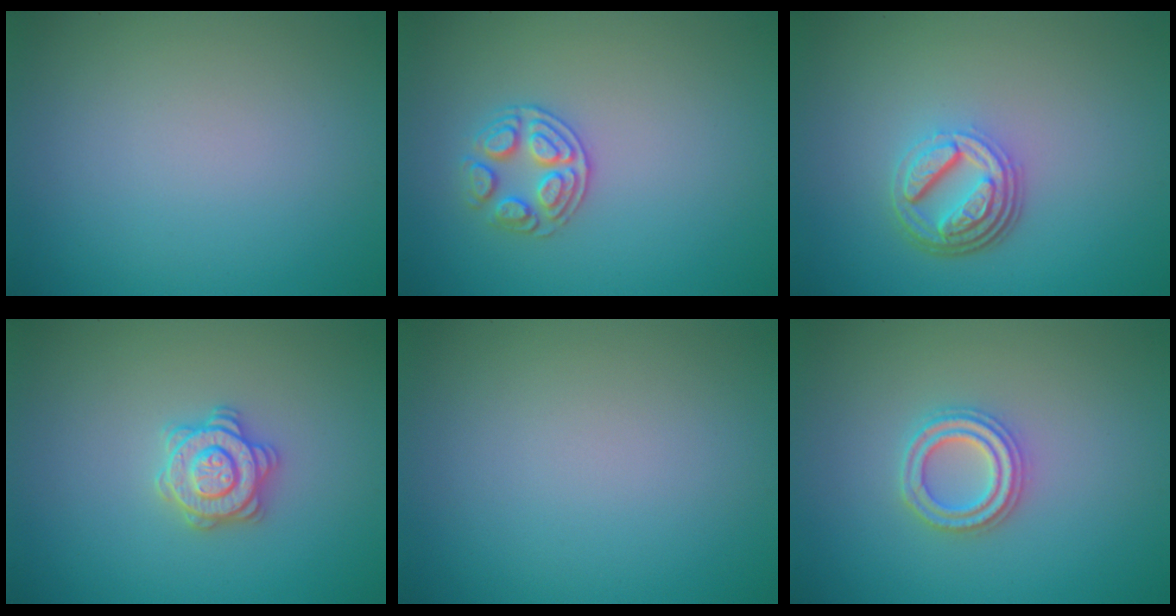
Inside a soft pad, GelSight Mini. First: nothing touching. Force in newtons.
{"total": 2.6, "press": 2.5, "slide": 0.8}
{"total": 4.6, "press": 3.4, "slide": 3.1}
{"total": 2.9, "press": 2.8, "slide": 0.6}
{"total": 0.0}
{"total": 3.2, "press": 3.1, "slide": 0.7}